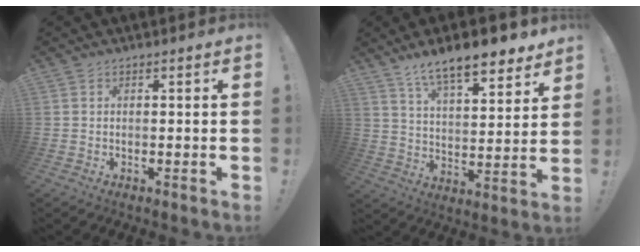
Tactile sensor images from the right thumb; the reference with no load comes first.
{"total": 13.6, "force": [10.0, 4.2, 8.1], "torque": [-0.138, -0.069, 0.172]}